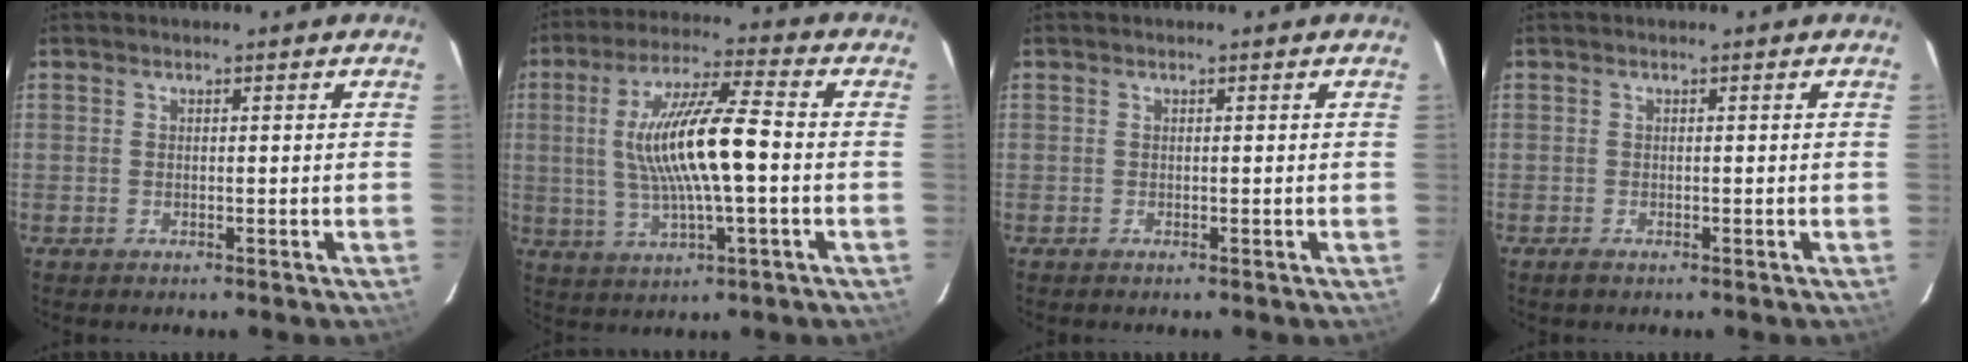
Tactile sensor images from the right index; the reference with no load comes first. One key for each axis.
{"total": 14.3, "fx": -0.2, "fy": 2.3, "fz": 14.2, "tx": -0.267, "ty": 0.004, "tz": 0.000}
{"total": 0.0}
{"total": 1.0, "fx": -0.7, "fy": 0.2, "fz": 0.6, "tx": -0.011, "ty": -0.002, "tz": -0.013}